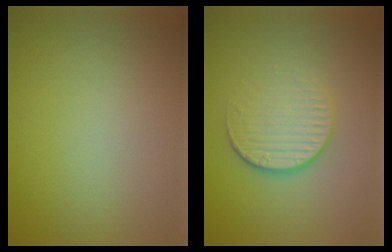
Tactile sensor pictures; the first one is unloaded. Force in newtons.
{"total": 4.0, "press": 2.6, "slide": 3.1}